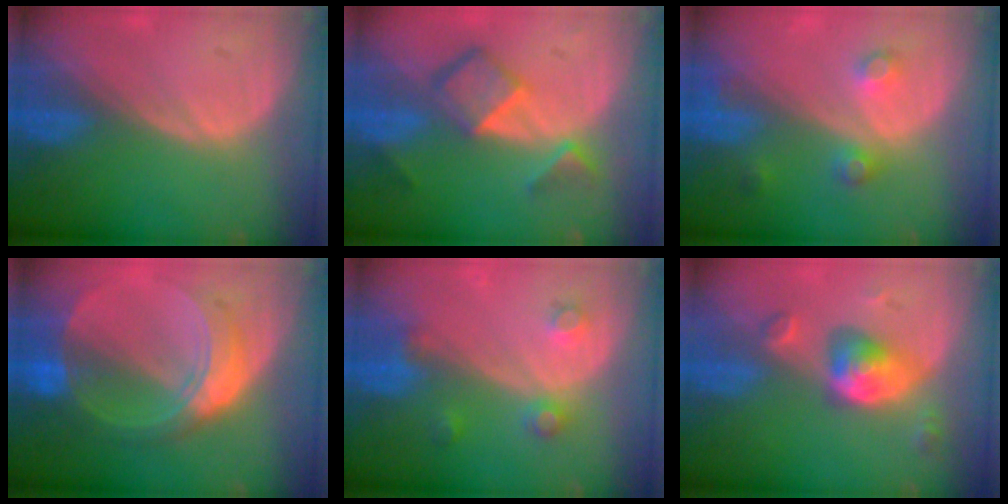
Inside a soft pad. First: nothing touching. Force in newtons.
{"total": 7.0, "press": 6.0, "slide": 3.5}
{"total": 3.8, "press": 3.5, "slide": 1.4}
{"total": 8.6, "press": 8.6, "slide": 0.7}
{"total": 3.6, "press": 3.4, "slide": 1.1}
{"total": 5.5, "press": 5.3, "slide": 1.3}